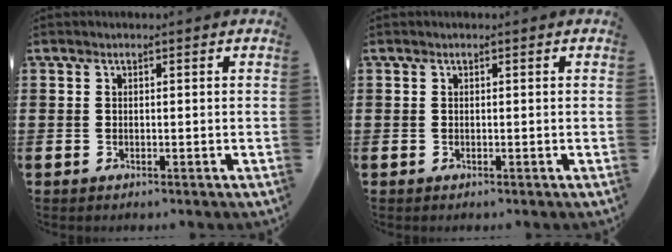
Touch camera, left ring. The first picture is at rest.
{"total": 0.0}